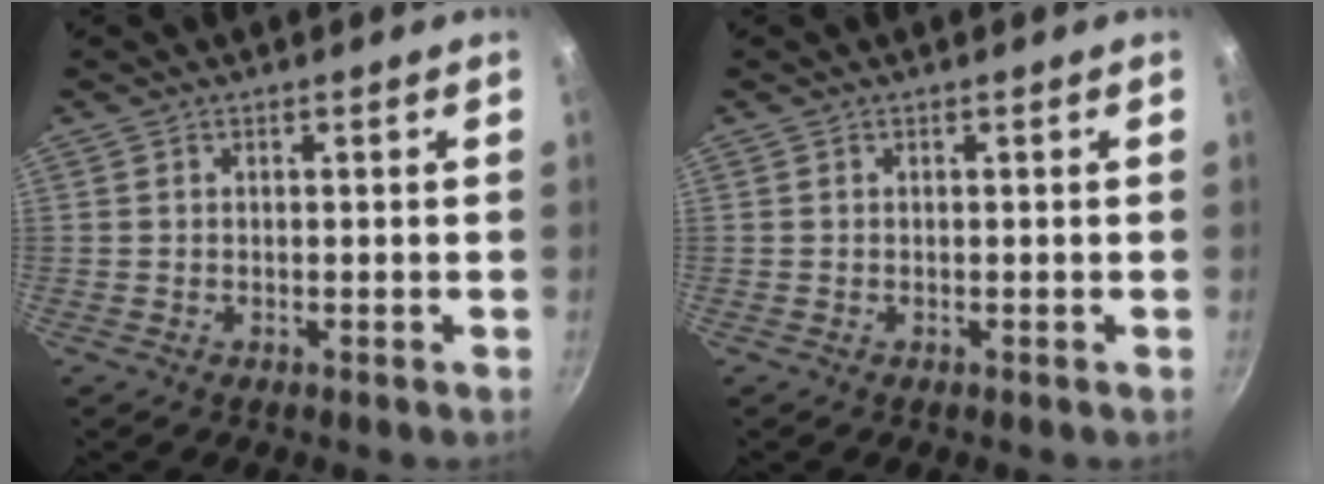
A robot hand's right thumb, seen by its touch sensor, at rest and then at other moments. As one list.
[{"total": 0.0}]